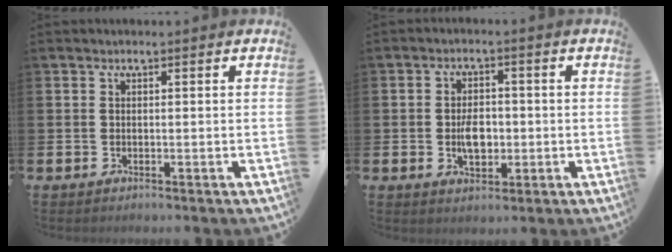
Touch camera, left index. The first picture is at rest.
{"total": 4.2, "force": [-0.4, 2.5, 3.3], "torque": [-0.049, 0.000, -0.011]}